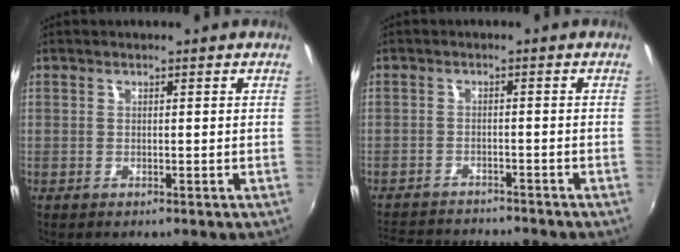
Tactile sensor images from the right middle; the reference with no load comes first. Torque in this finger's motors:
{"motor_torque": [0.34, -0.47, 0.06, 0.03]}